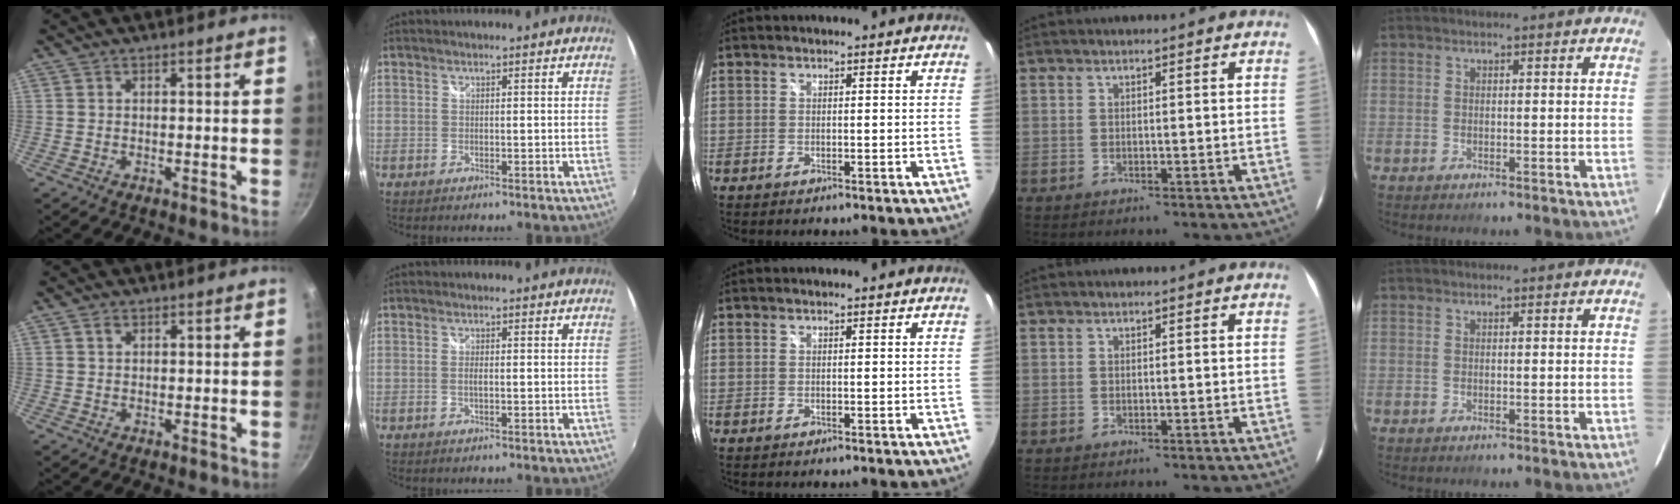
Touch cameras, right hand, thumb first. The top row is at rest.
{"thumb": {"total": 1.1, "force": [0.7, 0.7, 0.6], "torque": [-0.009, 0.000, 0.010]}, "index": {"total": 1.1, "force": [-0.2, 0.2, 1.1], "torque": [-0.023, 0.000, -0.005]}}